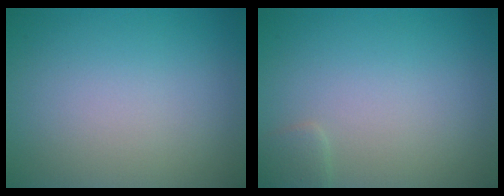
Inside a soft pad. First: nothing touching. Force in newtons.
{"total": 1.0, "press": 1.0, "slide": 0.1}